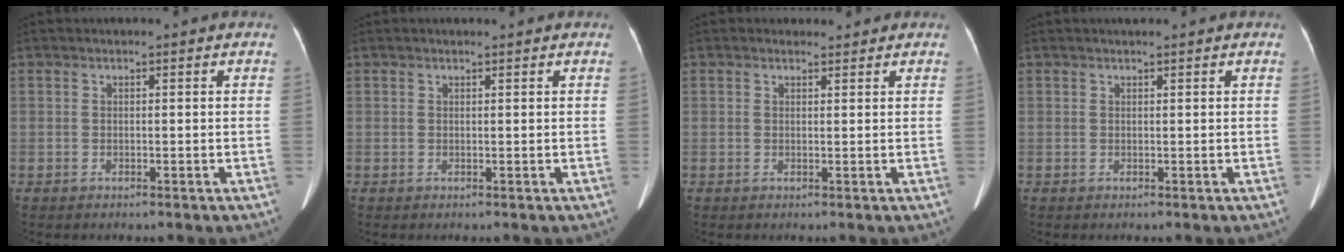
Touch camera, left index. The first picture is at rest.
{"total": 0.7, "force": [0.7, 0.0, 0.2], "torque": [-0.009, 0.005, 0.012]}
{"total": 1.2, "force": [1.1, 0.6, 0.0], "torque": [-0.006, 0.005, 0.016]}
{"total": 1.4, "force": [1.2, 0.0, 0.7], "torque": [-0.010, 0.012, 0.022]}